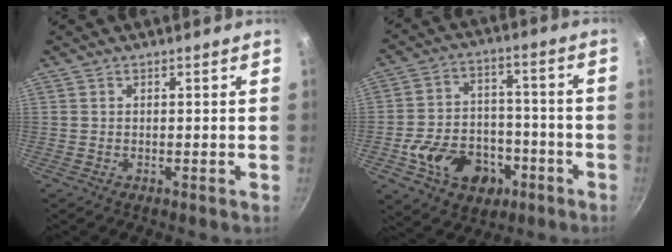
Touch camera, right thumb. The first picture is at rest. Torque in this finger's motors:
{"motor_torque": [1.22, 0.84, -0.03, -0.18, 0.38]}